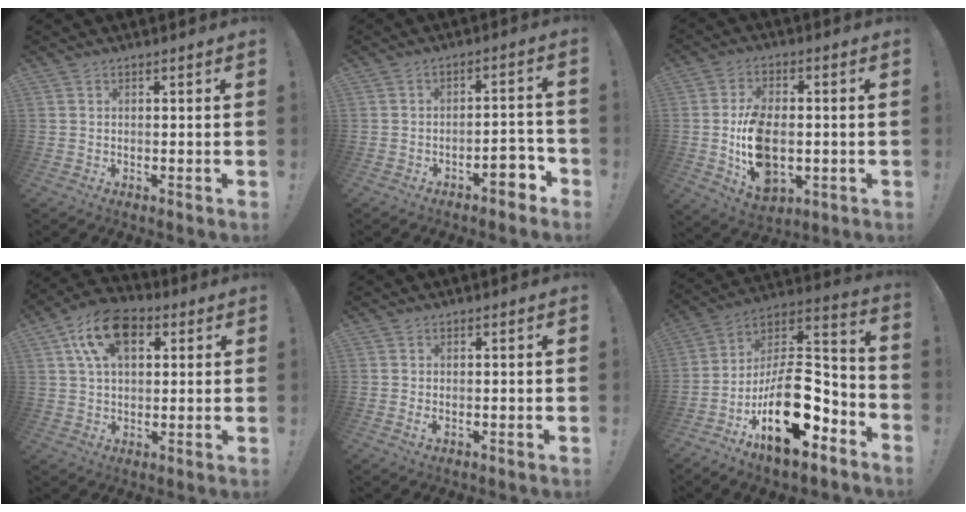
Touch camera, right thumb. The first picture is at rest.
{"total": 6.2, "force": [-4.0, 2.4, 4.1], "torque": [-0.047, 0.019, -0.069]}
{"total": 14.4, "force": [-2.3, 9.5, 10.6], "torque": [-0.186, -0.004, -0.039]}
{"total": 14.1, "force": [5.8, 8.7, 9.5], "torque": [-0.161, -0.004, 0.108]}
{"total": 1.0, "force": [0.0, 0.2, 0.9], "torque": [-0.009, -0.004, -0.001]}
{"total": 23.2, "force": [-8.2, 11.7, 18.3], "torque": [-0.304, 0.050, -0.122]}